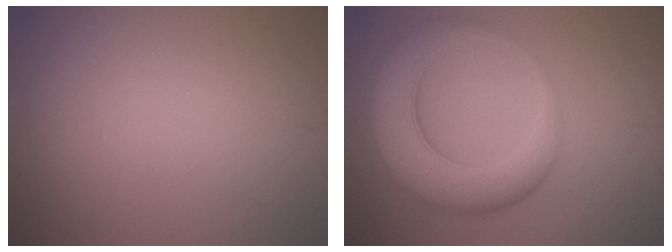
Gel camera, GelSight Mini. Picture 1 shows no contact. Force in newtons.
{"total": 7.1, "press": 7.1, "slide": 0.2}